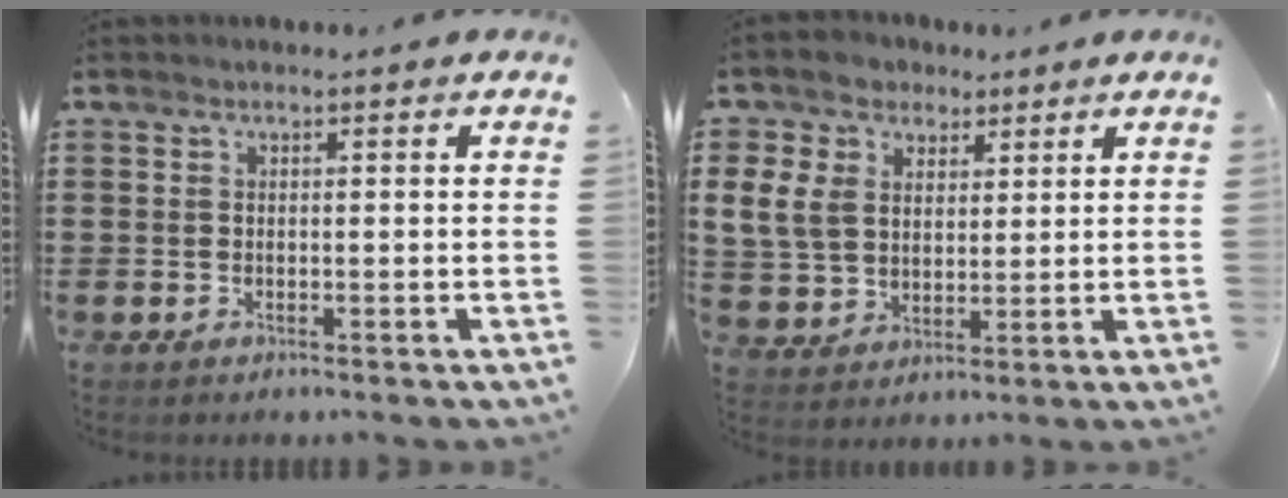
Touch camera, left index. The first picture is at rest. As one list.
[{"total": 7.1, "force": [3.1, 5.8, 2.7], "torque": [-0.093, 0.014, 0.058]}]